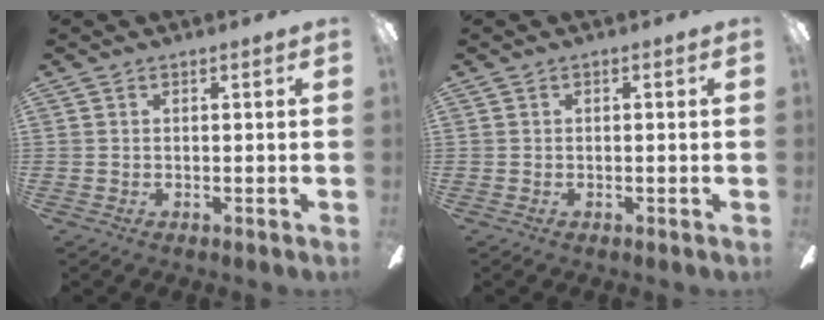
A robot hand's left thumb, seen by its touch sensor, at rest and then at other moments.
{"total": 0.0}